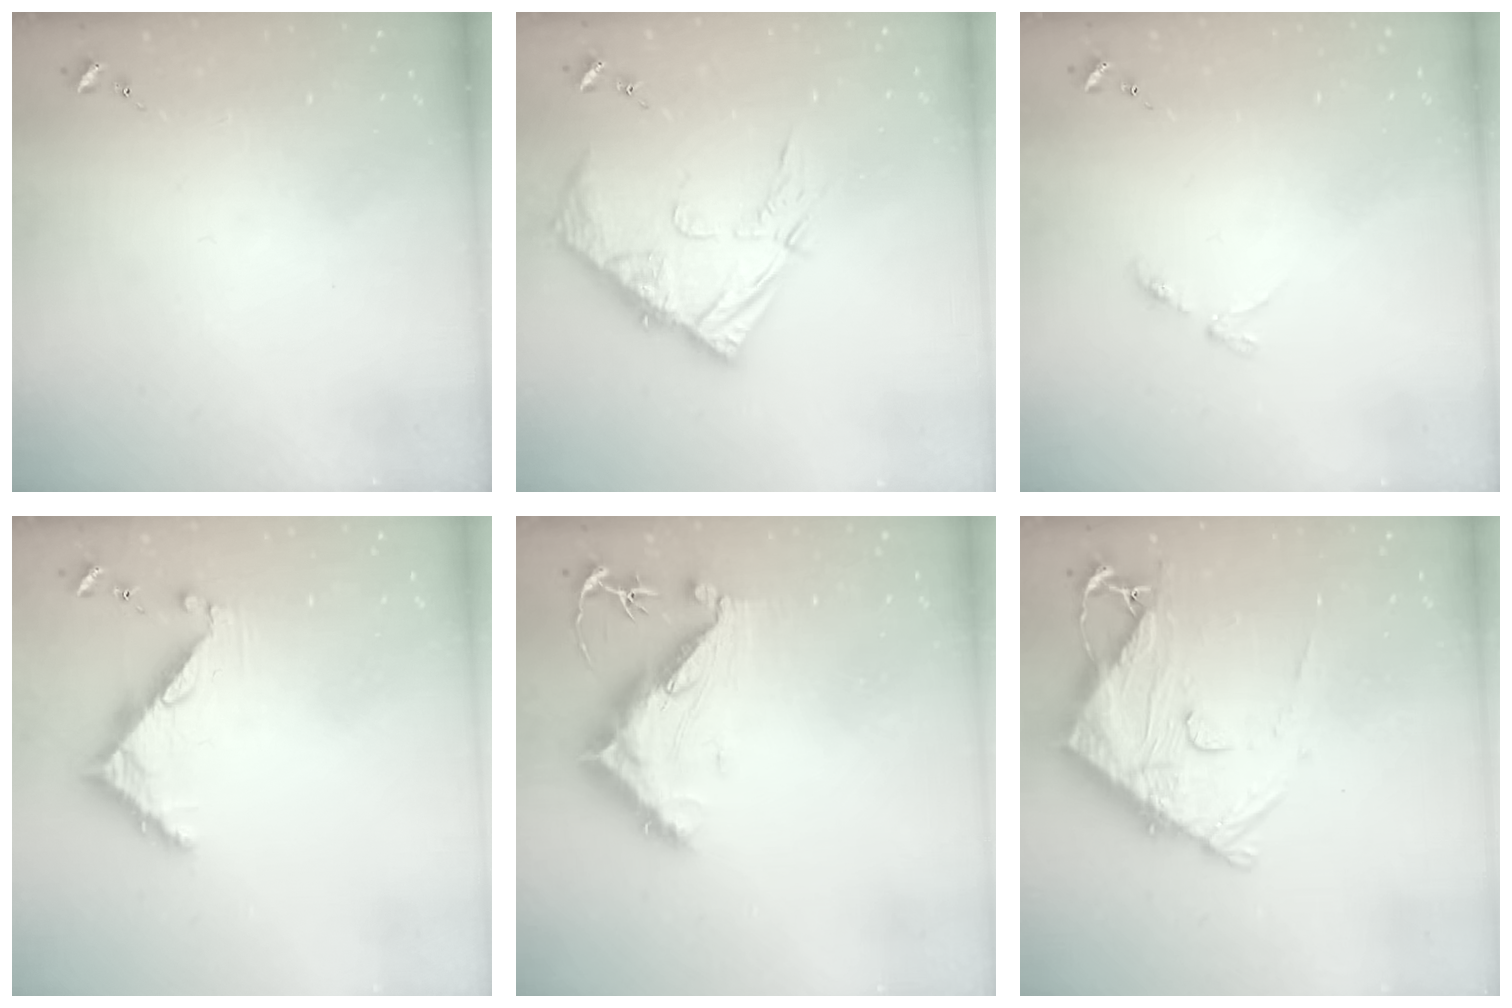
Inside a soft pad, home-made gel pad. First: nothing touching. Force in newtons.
{"total": 13.4, "press": 13.4, "slide": 1.0}
{"total": 2.8, "press": 2.8, "slide": 0.5}
{"total": 7.3, "press": 7.3, "slide": 0.6}
{"total": 12.9, "press": 12.8, "slide": 0.9}
{"total": 14.6, "press": 14.6, "slide": 1.5}